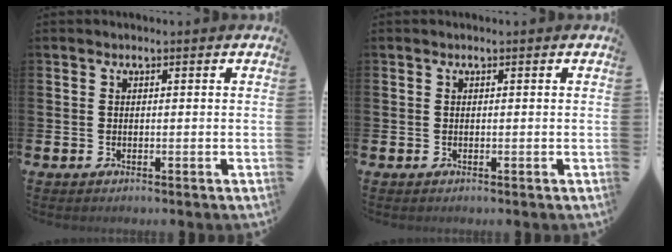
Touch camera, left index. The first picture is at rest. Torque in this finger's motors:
{"motor_torque": [-0.04, 0.03, 0.00, 0.00]}